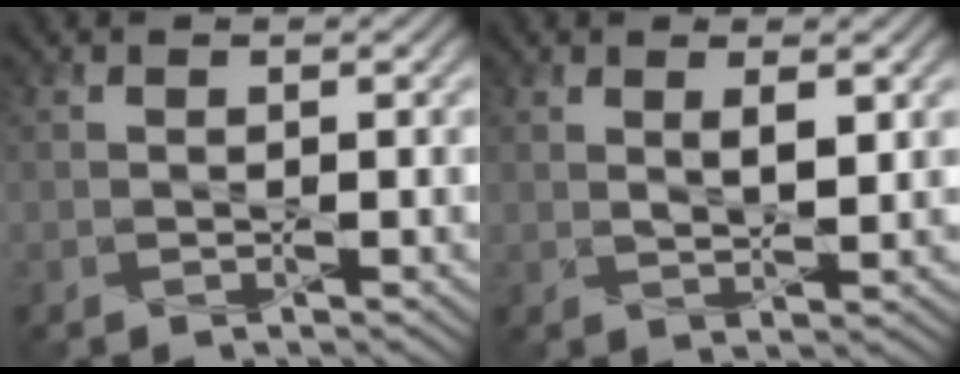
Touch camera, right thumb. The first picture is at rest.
{"total": 2.7, "force": [1.2, 0.8, 2.3], "torque": [-0.048, -0.005, 0.026]}